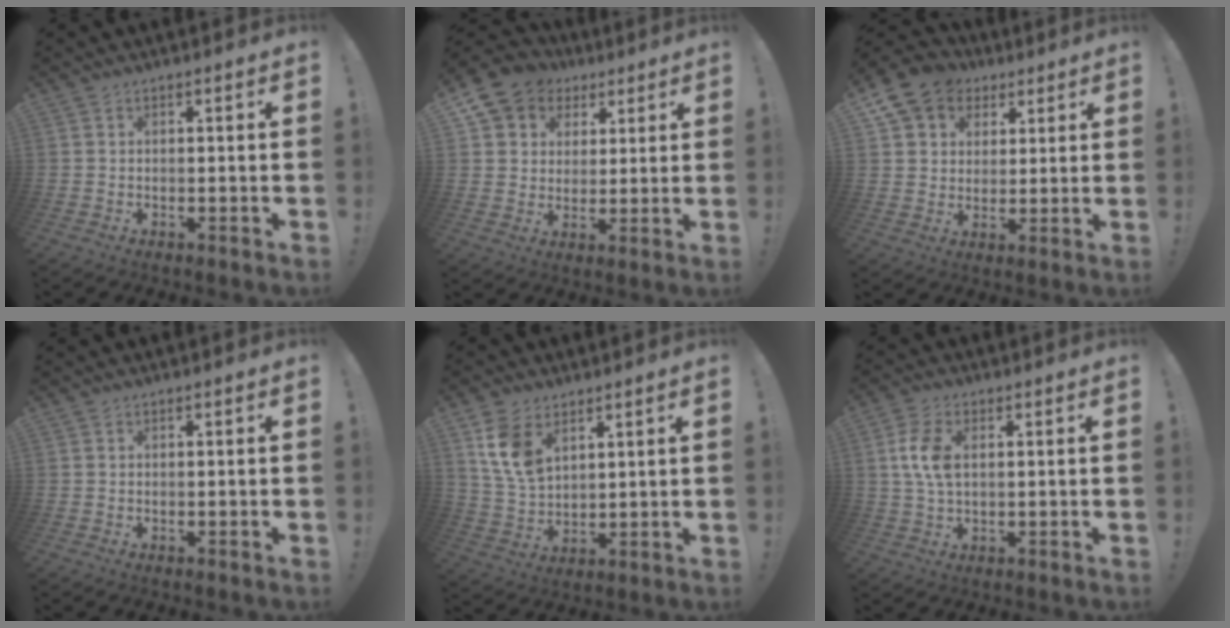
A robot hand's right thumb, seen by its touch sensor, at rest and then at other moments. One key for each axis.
{"total": 8.8, "fx": 4.3, "fy": 7.5, "fz": 1.8, "tx": -0.027, "ty": -0.034, "tz": 0.088}
{"total": 10.0, "fx": 5.1, "fy": 8.1, "fz": 2.8, "tx": -0.045, "ty": -0.031, "tz": 0.105}
{"total": 0.0}
{"total": 10.6, "fx": 5.7, "fy": 6.5, "fz": 6.1, "tx": -0.114, "ty": -0.023, "tz": 0.113}
{"total": 8.0, "fx": 1.5, "fy": 4.8, "fz": 6.2, "tx": -0.120, "ty": -0.002, "tz": 0.025}